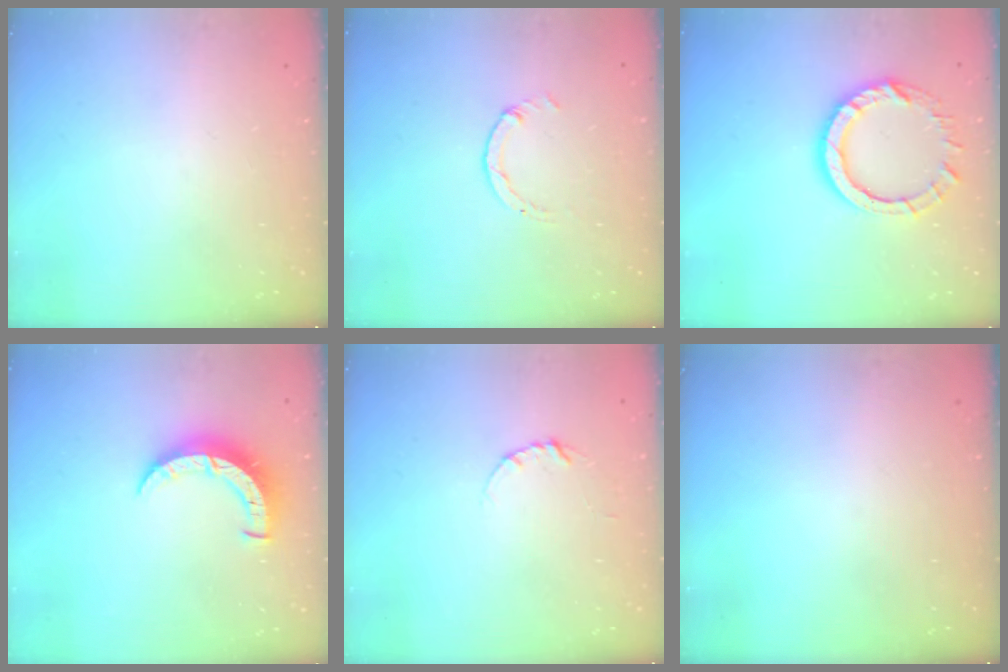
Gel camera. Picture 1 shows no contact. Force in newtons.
{"total": 1.1, "press": 1.1, "slide": 0.2}
{"total": 10.5, "press": 10.4, "slide": 1.0}
{"total": 8.2, "press": 8.1, "slide": 1.0}
{"total": 3.4, "press": 3.4, "slide": 0.3}
{"total": 0.0}